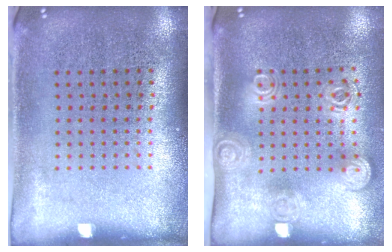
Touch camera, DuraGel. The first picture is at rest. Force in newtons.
{"total": 1.9, "press": 1.3, "slide": 1.3}